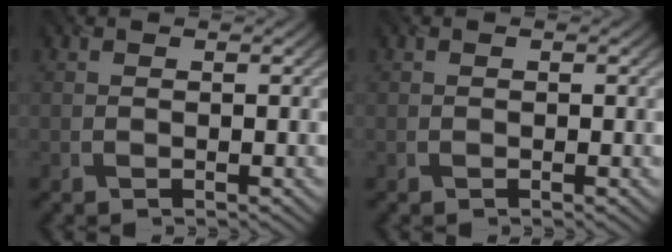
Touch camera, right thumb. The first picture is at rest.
{"total": 0.0}